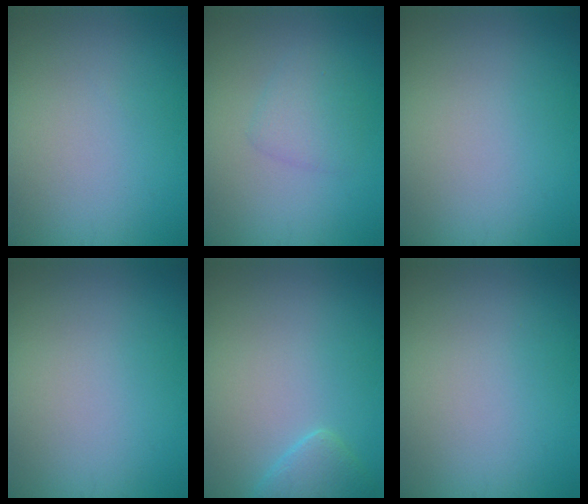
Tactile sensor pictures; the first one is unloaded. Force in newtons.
{"total": 2.0, "press": 2.0, "slide": 0.2}
{"total": 0.0}
{"total": 0.0}
{"total": 2.2, "press": 2.2, "slide": 0.1}
{"total": 0.0}